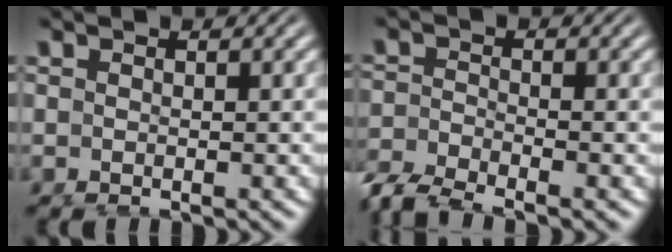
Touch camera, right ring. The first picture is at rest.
{"total": 4.5, "force": [-4.2, 1.1, 1.3], "torque": [-0.022, -0.021, -0.065]}